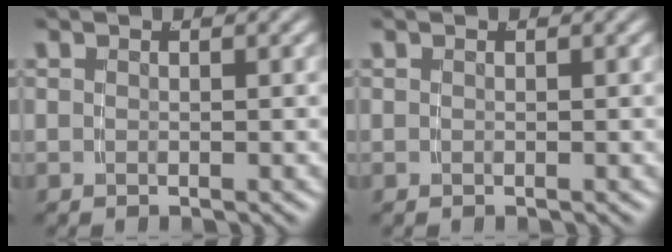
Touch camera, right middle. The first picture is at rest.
{"total": 0.0}